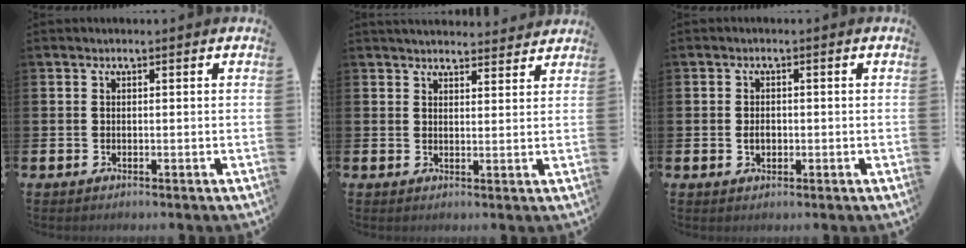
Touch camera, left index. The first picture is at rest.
{"total": 3.6, "force": [3.5, 0.6, 0.3], "torque": [0.004, -0.023, 0.062]}
{"total": 1.6, "force": [-0.2, 1.2, 1.1], "torque": [-0.010, 0.002, -0.009]}